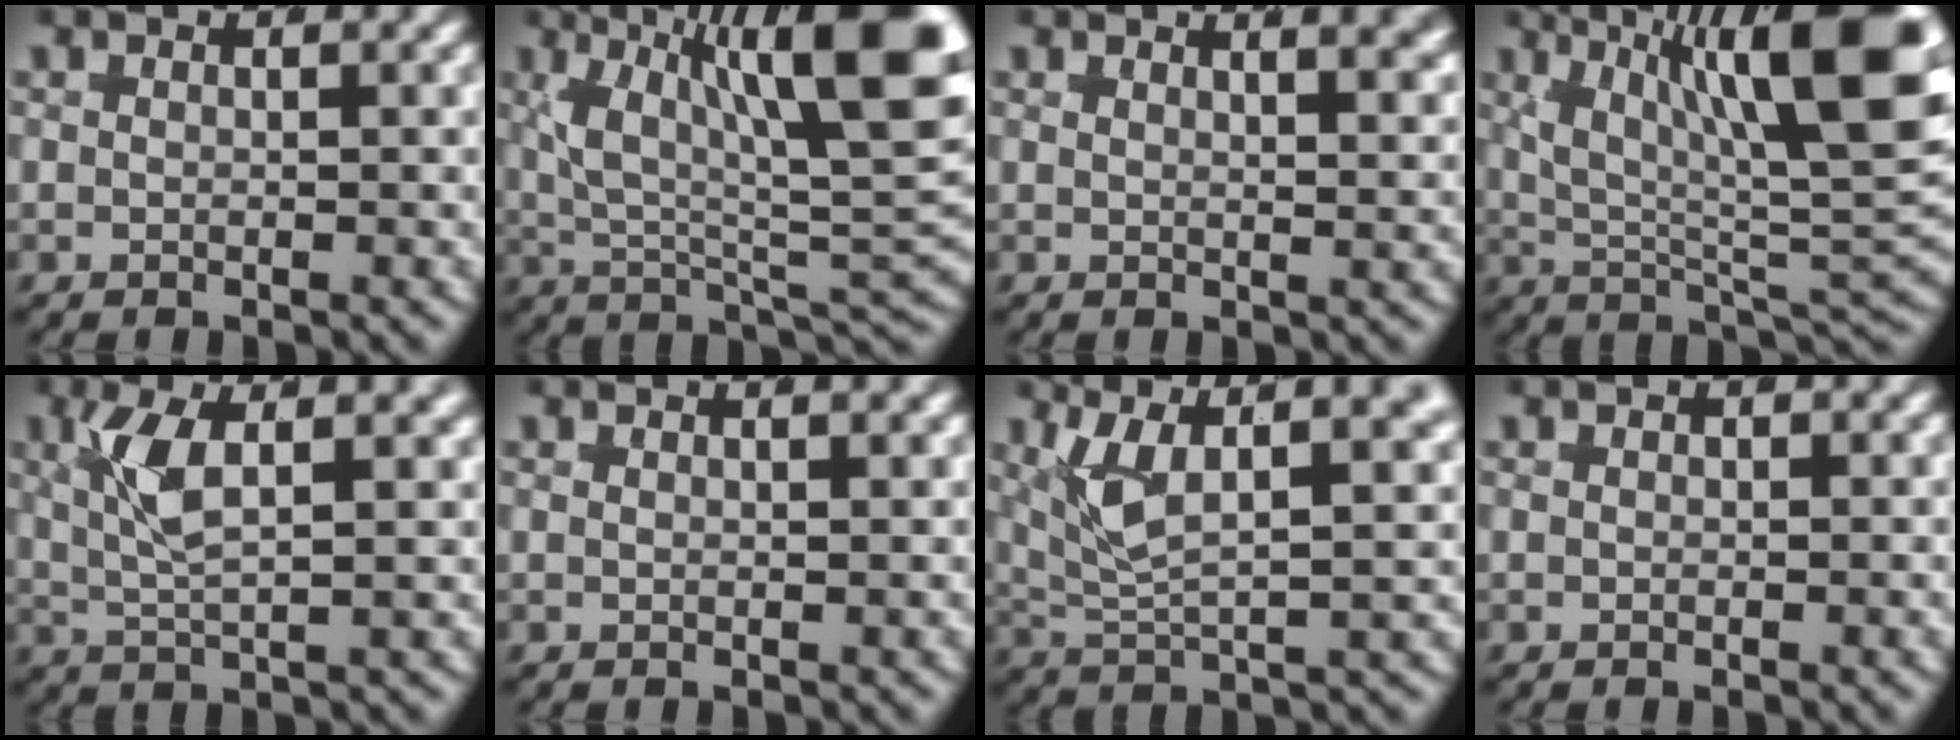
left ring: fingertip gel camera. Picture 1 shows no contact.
{"total": 15.3, "force": [2.1, 7.3, 13.3], "torque": [-0.175, -0.008, 0.030]}
{"total": 4.8, "force": [3.2, 1.9, 3.0], "torque": [-0.023, 0.016, 0.035]}
{"total": 15.5, "force": [3.1, 7.1, 13.4], "torque": [-0.175, -0.008, 0.044]}
{"total": 4.1, "force": [1.0, 1.3, 3.8], "torque": [-0.088, -0.004, 0.019]}
{"total": 0.8, "force": [0.6, 0.1, 0.5], "torque": [-0.005, 0.002, 0.008]}
{"total": 6.9, "force": [2.0, 3.4, 5.7], "torque": [-0.114, -0.002, 0.027]}
{"total": 0.0}